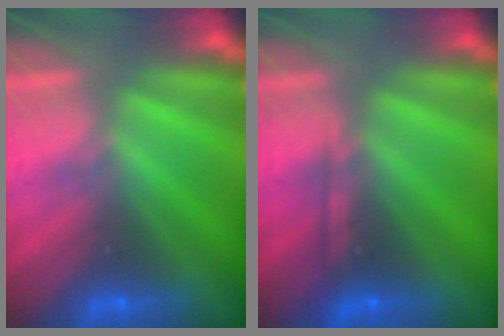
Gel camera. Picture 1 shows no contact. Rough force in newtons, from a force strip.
{"total": 2.2}